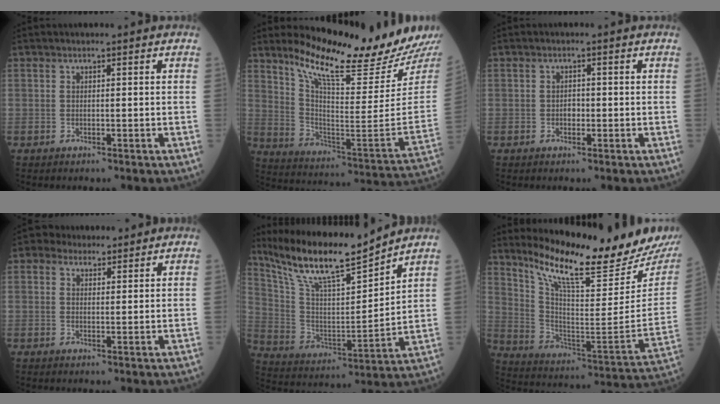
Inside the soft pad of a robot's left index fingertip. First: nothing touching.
{"total": 18.8, "force": [16.8, -0.8, 8.5], "torque": [-0.147, -0.093, 0.257]}
{"total": 1.2, "force": [-0.3, 0.9, 0.8], "torque": [-0.013, 0.003, -0.006]}
{"total": 3.7, "force": [2.9, 2.1, 0.7], "torque": [-0.009, 0.017, 0.045]}
{"total": 16.1, "force": [13.8, 1.1, 8.1], "torque": [-0.163, 0.003, 0.260]}
{"total": 21.2, "force": [18.3, 0.3, 10.6], "torque": [-0.179, -0.087, 0.281]}